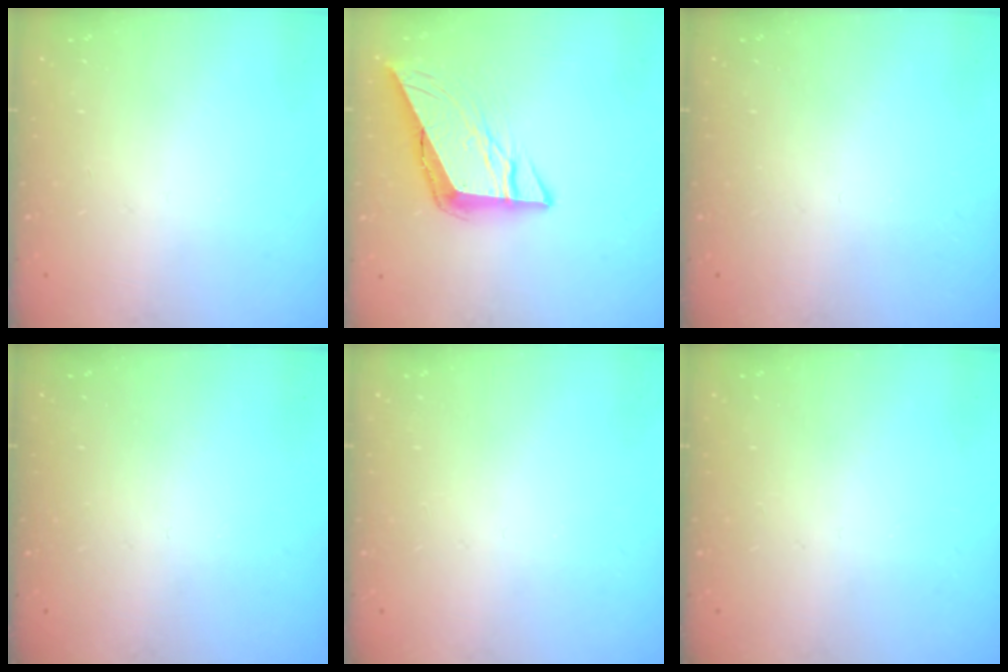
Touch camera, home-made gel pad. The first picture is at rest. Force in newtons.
{"total": 9.8, "press": 9.8, "slide": 0.6}
{"total": 0.0}
{"total": 0.0}
{"total": 0.0}
{"total": 0.0}